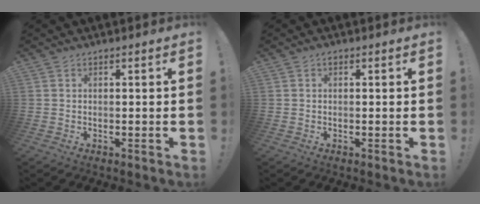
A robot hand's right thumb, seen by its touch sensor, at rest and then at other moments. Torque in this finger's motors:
{"motor_torque": [0.20, 0.34, -0.08, 0.15, -0.01]}